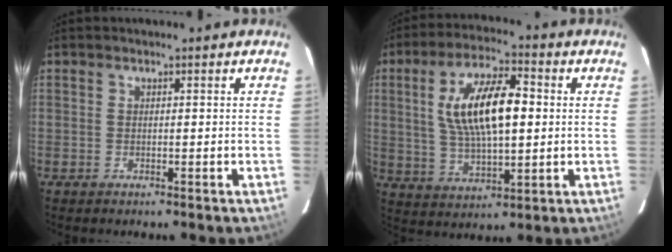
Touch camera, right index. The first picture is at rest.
{"total": 14.8, "force": [2.2, 5.6, 13.5], "torque": [-0.252, 0.011, 0.044]}